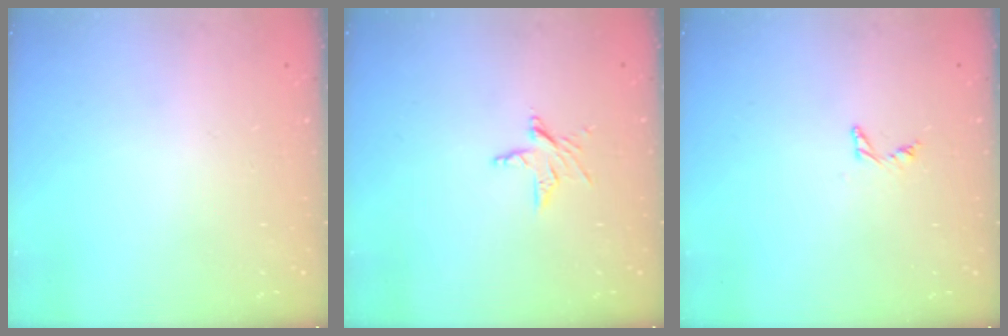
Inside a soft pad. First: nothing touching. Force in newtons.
{"total": 5.1, "press": 5.0, "slide": 0.5}
{"total": 3.8, "press": 3.7, "slide": 0.4}